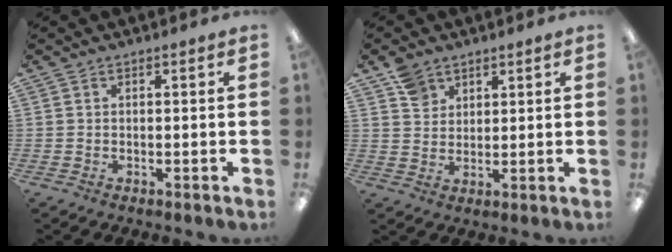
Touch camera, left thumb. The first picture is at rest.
{"total": 5.1, "force": [3.5, 3.5, 1.0], "torque": [-0.018, -0.009, 0.066]}